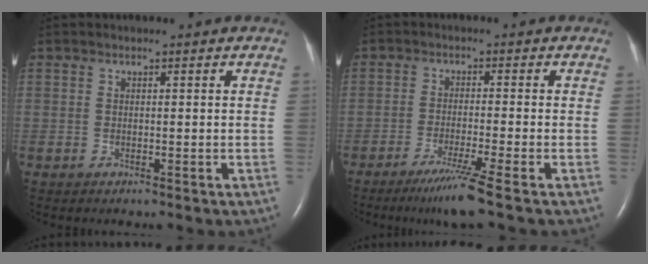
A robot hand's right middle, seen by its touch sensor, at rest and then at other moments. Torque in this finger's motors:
{"motor_torque": [0.72, -0.60, 0.23, 0.06]}